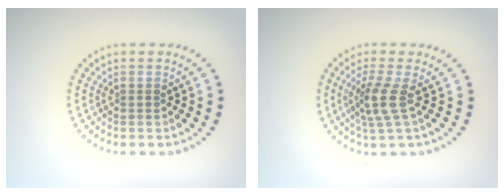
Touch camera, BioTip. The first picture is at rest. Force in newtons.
{"total": 2.8, "press": 2.2, "slide": 1.8}